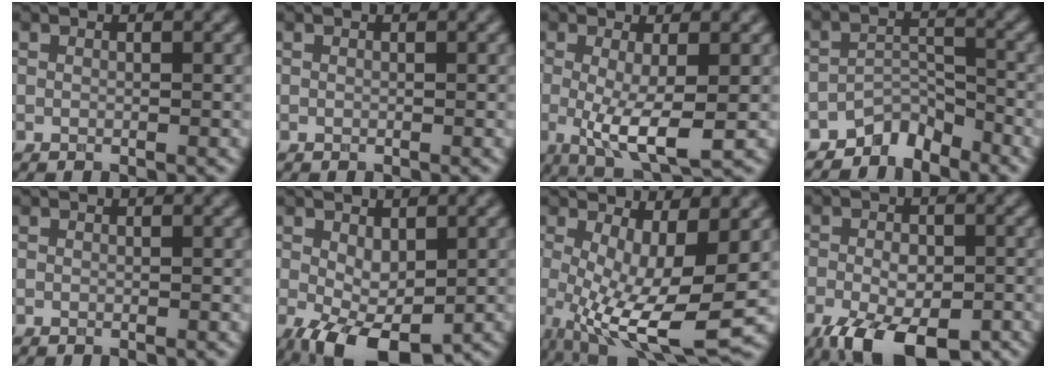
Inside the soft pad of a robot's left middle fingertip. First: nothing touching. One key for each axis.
{"total": 0.0}
{"total": 5.5, "fx": -0.9, "fy": 1.3, "fz": 5.2, "tx": -0.097, "ty": -0.019, "tz": -0.011}
{"total": 3.5, "fx": -3.3, "fy": 1.1, "fz": 0.6, "tx": -0.001, "ty": 0.007, "tz": -0.067}
{"total": 0.0}
{"total": 5.1, "fx": -1.4, "fy": 2.7, "fz": 4.2, "tx": -0.086, "ty": -0.008, "tz": -0.021}
{"total": 10.2, "fx": -1.3, "fy": 3.4, "fz": 9.6, "tx": -0.180, "ty": -0.024, "tz": -0.012}
{"total": 8.5, "fx": -4.5, "fy": 3.8, "fz": 6.1, "tx": -0.110, "ty": -0.018, "tz": -0.071}